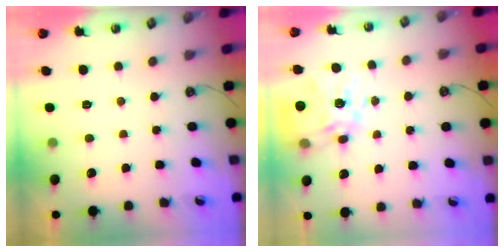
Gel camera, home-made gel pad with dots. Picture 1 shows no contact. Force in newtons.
{"total": 18.0, "press": 17.9, "slide": 1.7}